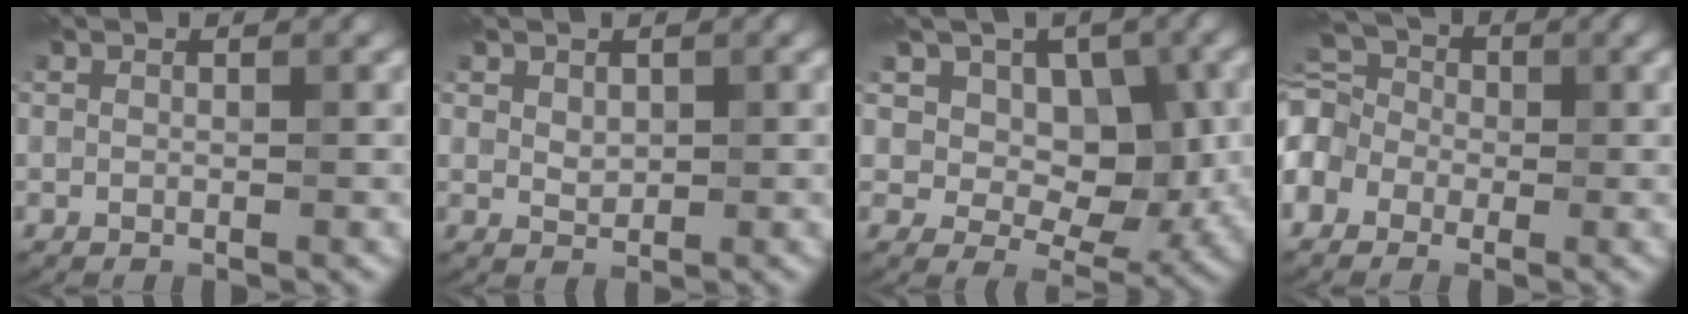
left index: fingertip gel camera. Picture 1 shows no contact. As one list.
[{"total": 1.2, "force": [0.6, 0.8, 0.6], "torque": [-0.014, 0.003, 0.016]}, {"total": 9.1, "force": [3.7, 6.2, 5.6], "torque": [-0.076, -0.002, 0.052]}, {"total": 7.2, "force": [-1.1, 5.7, 4.3], "torque": [-0.100, 0.026, -0.047]}]